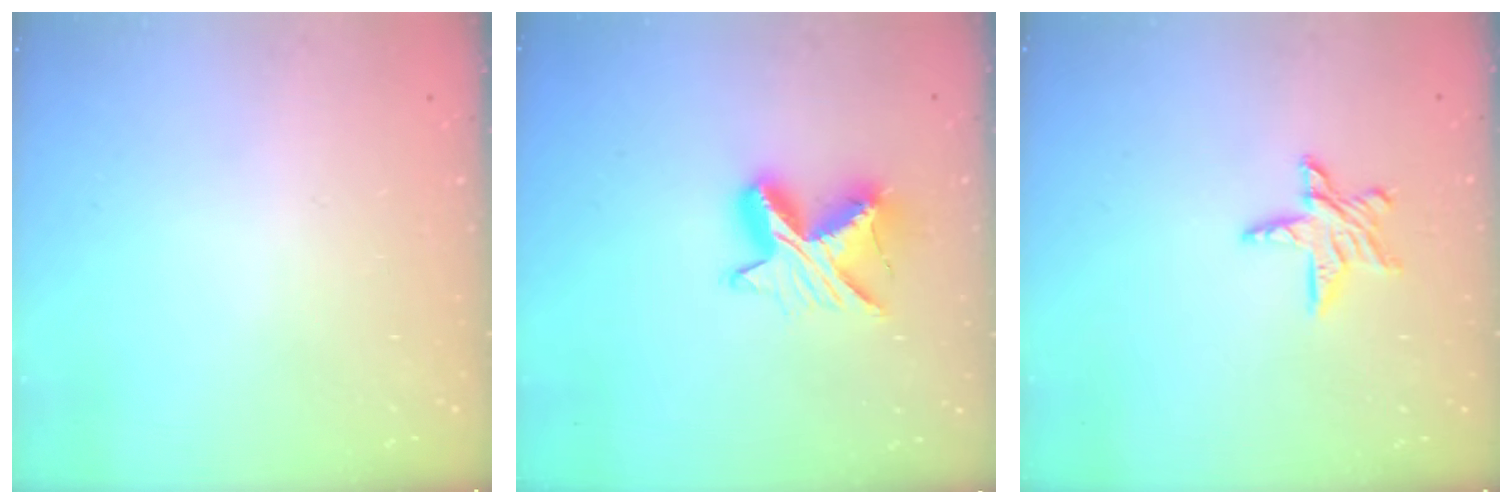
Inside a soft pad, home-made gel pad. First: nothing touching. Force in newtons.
{"total": 9.9, "press": 9.9, "slide": 0.5}
{"total": 8.3, "press": 8.2, "slide": 0.8}